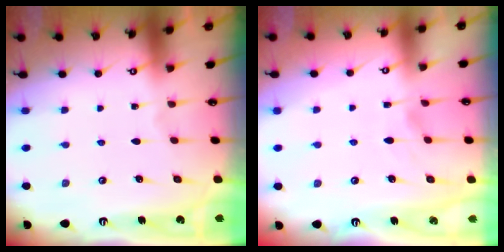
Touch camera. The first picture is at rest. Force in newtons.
{"total": 1.2, "press": 0.8, "slide": 0.9}